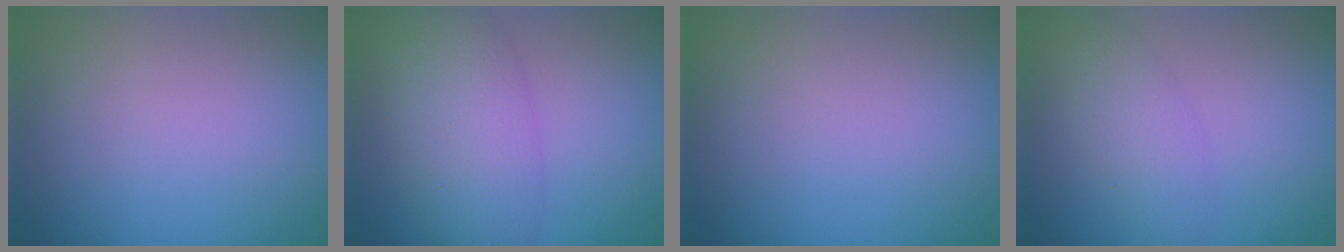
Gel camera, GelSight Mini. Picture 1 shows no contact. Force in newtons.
{"total": 5.8, "press": 5.8, "slide": 0.2}
{"total": 0.0}
{"total": 2.4, "press": 2.4, "slide": 0.2}